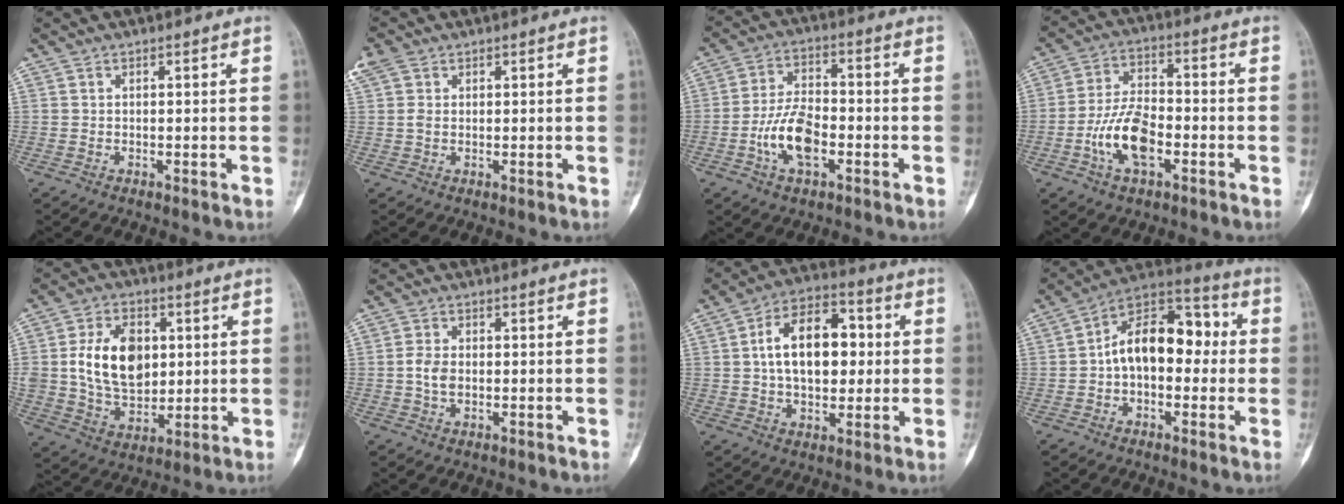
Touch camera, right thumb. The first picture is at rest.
{"total": 4.0, "force": [1.6, 2.9, 2.2], "torque": [-0.055, 0.012, 0.036]}
{"total": 10.1, "force": [-3.2, 5.2, 8.0], "torque": [-0.143, 0.021, -0.064]}
{"total": 11.1, "force": [-3.6, 5.7, 8.8], "torque": [-0.160, 0.024, -0.071]}
{"total": 15.1, "force": [2.4, 10.4, 10.8], "torque": [-0.152, -0.009, 0.049]}
{"total": 3.6, "force": [-0.4, 2.4, 2.7], "torque": [-0.050, 0.004, -0.013]}
{"total": 15.4, "force": [1.6, 9.4, 12.1], "torque": [-0.168, 0.022, 0.020]}
{"total": 14.9, "force": [-0.1, 9.2, 11.7], "torque": [-0.149, 0.048, -0.019]}